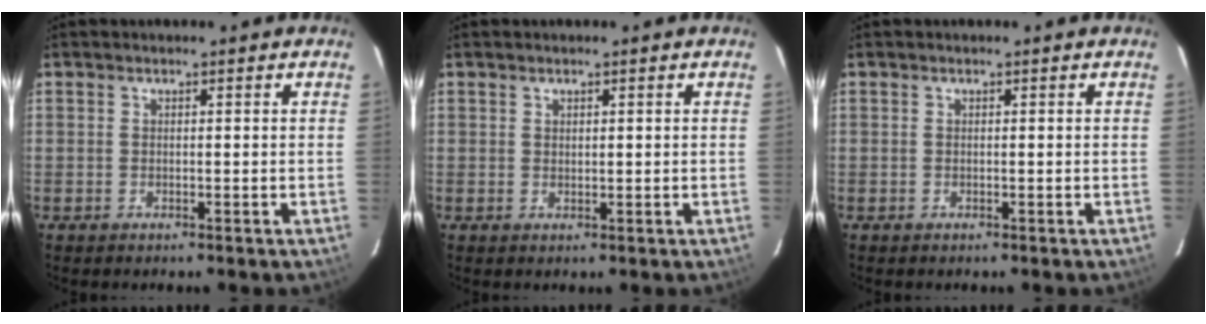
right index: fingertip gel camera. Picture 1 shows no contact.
{"total": 0.8, "force": [0.6, 0.4, 0.3], "torque": [-0.003, 0.003, 0.011]}
{"total": 0.0}